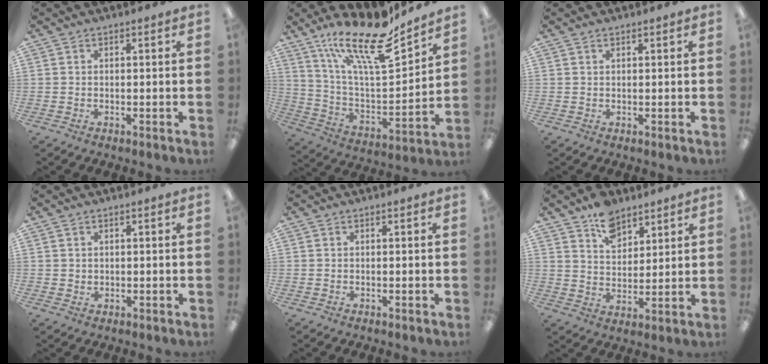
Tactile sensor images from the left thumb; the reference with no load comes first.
{"total": 21.7, "force": [16.0, 5.9, 13.3], "torque": [-0.242, -0.107, 0.273]}
{"total": 0.7, "force": [0.4, 0.2, 0.4], "torque": [-0.010, 0.002, 0.008]}
{"total": 1.2, "force": [0.6, 1.0, 0.1], "torque": [-0.004, 0.003, 0.010]}
{"total": 0.0}
{"total": 9.2, "force": [6.6, 5.4, 3.4], "torque": [-0.051, -0.035, 0.120]}